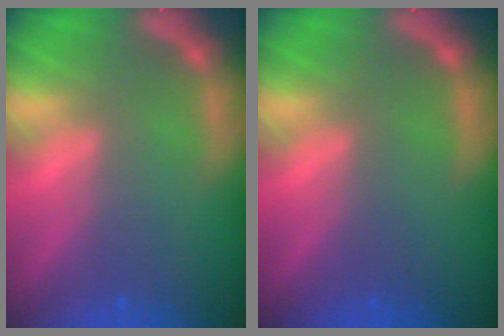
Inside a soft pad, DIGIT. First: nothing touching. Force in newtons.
{"total": 0.0}